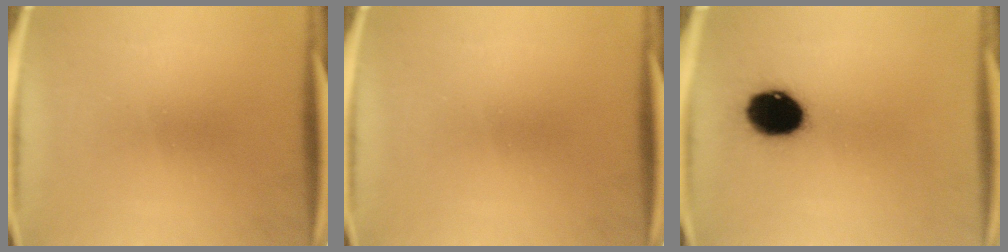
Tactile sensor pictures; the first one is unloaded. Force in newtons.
{"total": 0.0}
{"total": 13.3}